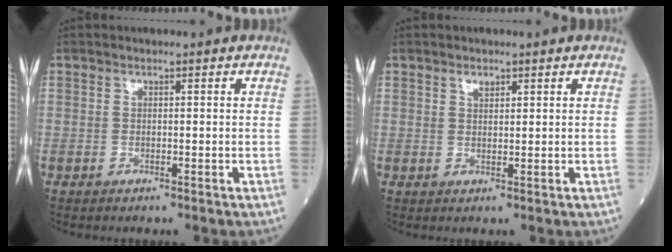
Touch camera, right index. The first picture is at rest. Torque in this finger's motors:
{"motor_torque": [-0.01, 0.17, -0.01, 0.02]}